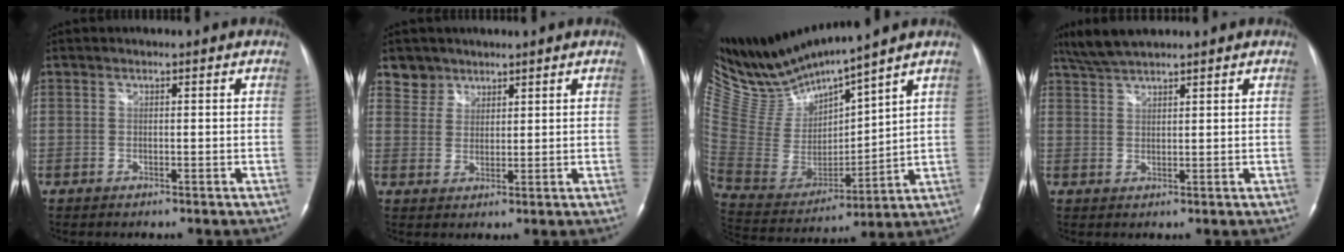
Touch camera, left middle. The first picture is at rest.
{"total": 3.6, "force": [2.7, 2.3, -0.5], "torque": [0.018, 0.004, 0.048]}
{"total": 14.6, "force": [14.0, -0.6, 4.4], "torque": [-0.107, -0.017, 0.294]}
{"total": 5.0, "force": [4.4, 0.3, 2.3], "torque": [-0.056, 0.017, 0.090]}